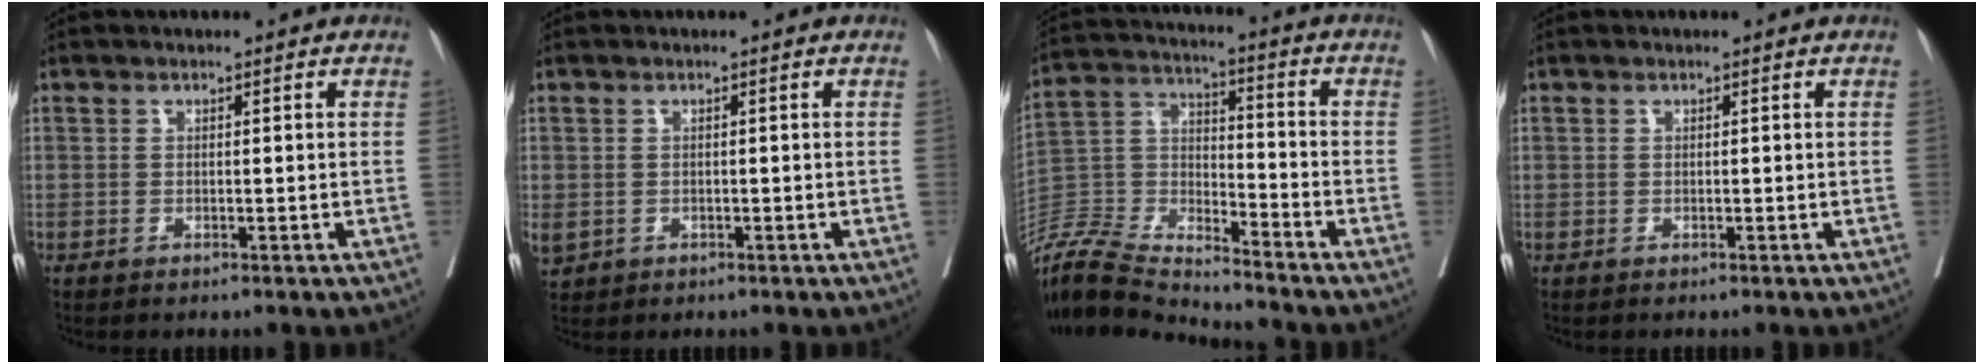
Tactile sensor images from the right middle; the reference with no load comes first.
{"total": 2.0, "force": [-0.3, 1.7, 1.0], "torque": [-0.028, -0.003, 0.004]}
{"total": 14.0, "force": [-13.7, 0.2, 3.0], "torque": [-0.062, 0.021, -0.271]}
{"total": 0.0}